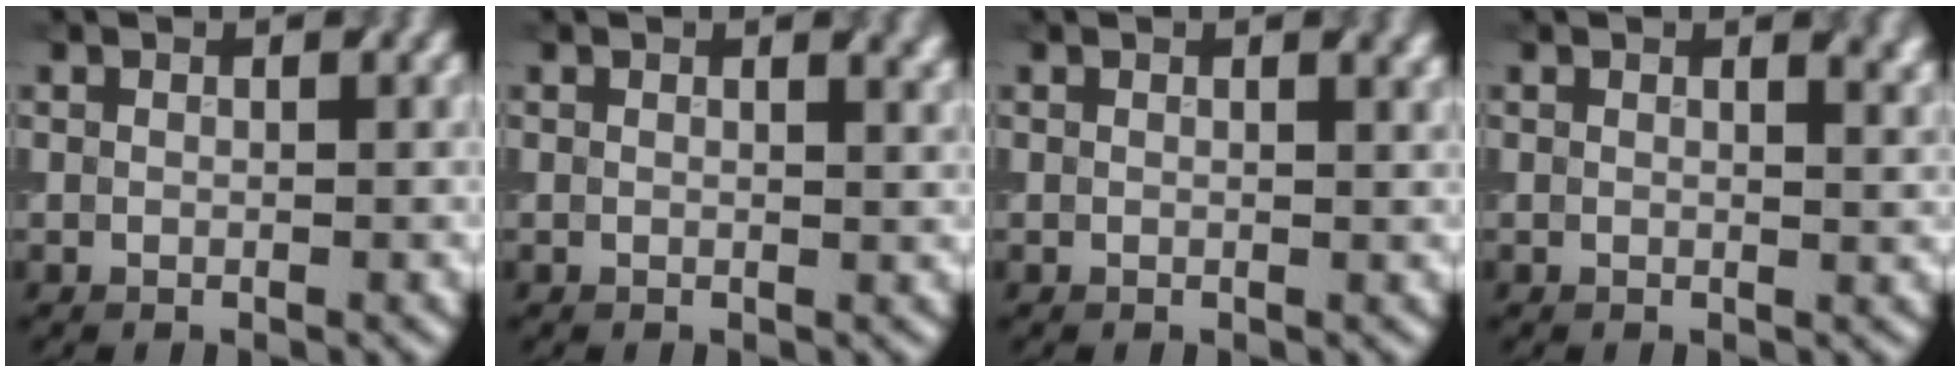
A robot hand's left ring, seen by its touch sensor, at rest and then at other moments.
{"total": 1.2, "force": [0.7, 0.5, 0.9], "torque": [-0.008, -0.001, 0.010]}
{"total": 0.8, "force": [0.4, 0.3, 0.6], "torque": [-0.006, -0.002, 0.010]}
{"total": 1.8, "force": [1.0, 0.9, 1.3], "torque": [-0.012, 0.000, 0.014]}